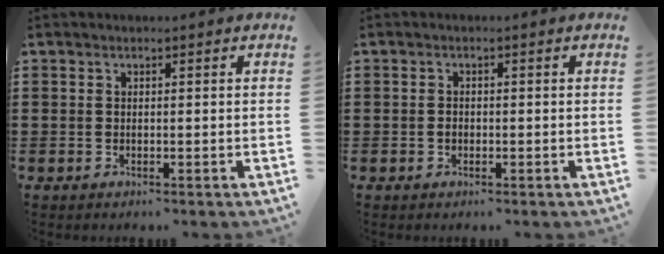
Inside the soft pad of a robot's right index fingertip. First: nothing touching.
{"total": 1.0, "force": [-0.4, 0.7, 0.6], "torque": [-0.013, 0.000, -0.007]}